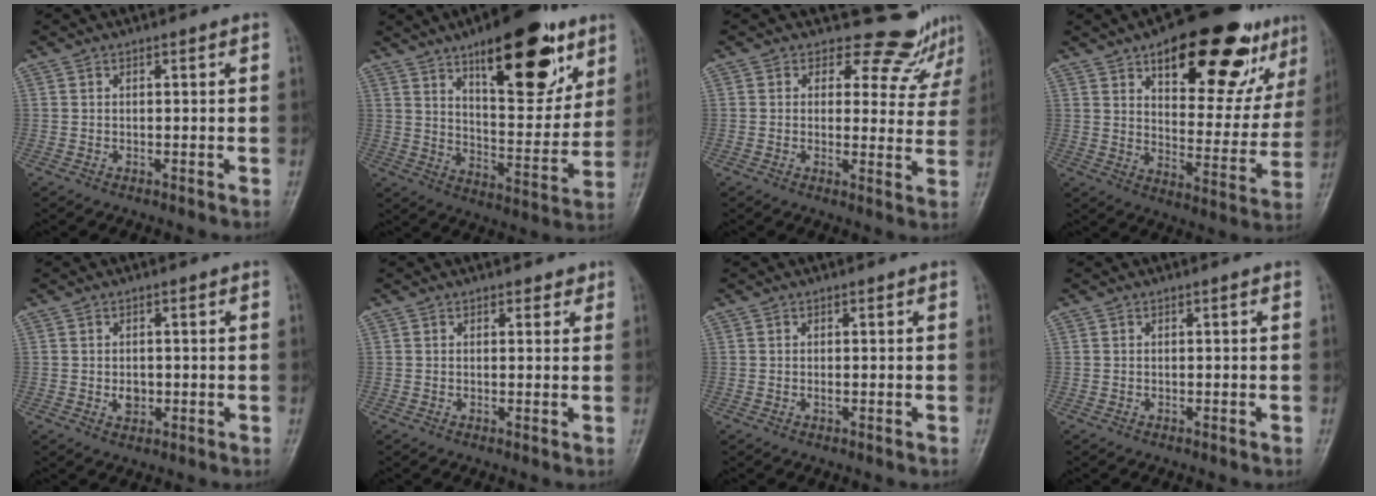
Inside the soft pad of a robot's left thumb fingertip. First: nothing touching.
{"total": 22.0, "force": [12.1, 8.6, 16.2], "torque": [-0.191, -0.058, 0.188]}
{"total": 8.8, "force": [7.9, 3.8, 0.5], "torque": [0.036, -0.060, 0.079]}
{"total": 24.8, "force": [14.6, 10.5, 17.0], "torque": [-0.179, -0.042, 0.210]}
{"total": 2.4, "force": [-0.2, 1.9, 1.5], "torque": [-0.012, 0.000, -0.002]}
{"total": 1.6, "force": [1.1, 1.0, 0.5], "torque": [0.008, -0.005, 0.010]}
{"total": 0.5, "force": [0.1, 0.3, 0.4], "torque": [-0.009, -0.001, 0.000]}
{"total": 0.0}